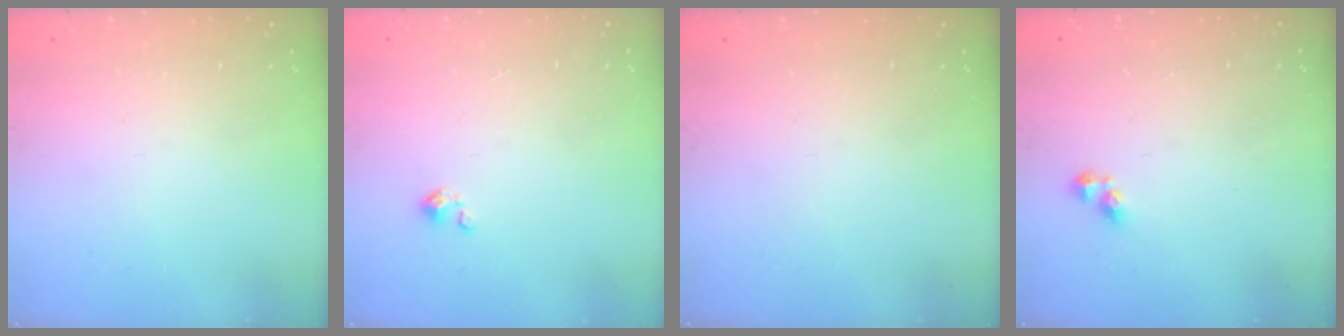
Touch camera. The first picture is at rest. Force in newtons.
{"total": 0.0}
{"total": 0.0}
{"total": 4.1, "press": 4.0, "slide": 0.6}